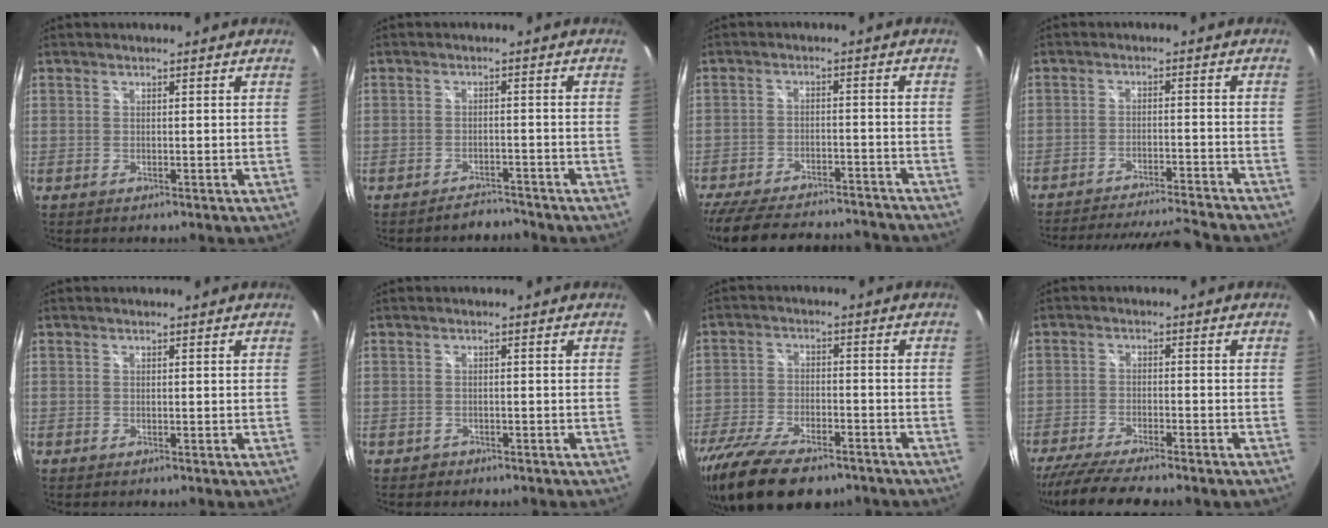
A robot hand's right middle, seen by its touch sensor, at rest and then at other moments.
{"total": 3.3, "force": [-3.2, 0.8, 0.2], "torque": [-0.008, 0.005, -0.047]}
{"total": 20.1, "force": [-17.8, 4.1, 8.5], "torque": [-0.178, -0.016, -0.259]}
{"total": 18.0, "force": [-16.5, 2.0, 6.9], "torque": [-0.138, -0.002, -0.229]}
{"total": 0.0}
{"total": 1.3, "force": [-0.8, 1.0, 0.2], "torque": [-0.009, 0.001, -0.010]}
{"total": 18.8, "force": [-13.7, 7.3, 10.6], "torque": [-0.229, -0.044, -0.227]}
{"total": 11.8, "force": [-10.1, 1.2, 6.0], "torque": [-0.132, -0.031, -0.164]}